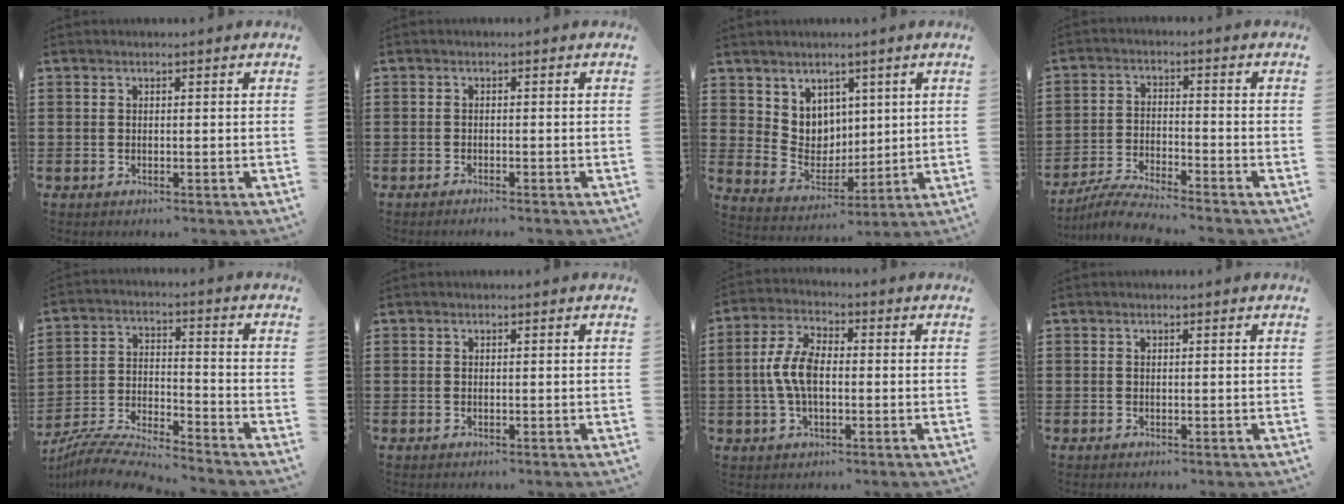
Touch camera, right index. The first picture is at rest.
{"total": 0.8, "force": [-0.8, -0.1, 0.2], "torque": [-0.006, -0.002, -0.016]}
{"total": 6.1, "force": [3.6, 4.9, 0.3], "torque": [-0.032, -0.014, 0.069]}
{"total": 4.9, "force": [-4.7, -0.1, 1.4], "torque": [-0.040, -0.008, -0.094]}
{"total": 7.1, "force": [-6.9, 0.3, 1.7], "torque": [-0.048, -0.006, -0.140]}
{"total": 0.0}
{"total": 6.9, "force": [-0.5, 3.3, 6.0], "torque": [-0.136, -0.001, -0.016]}
{"total": 0.0}